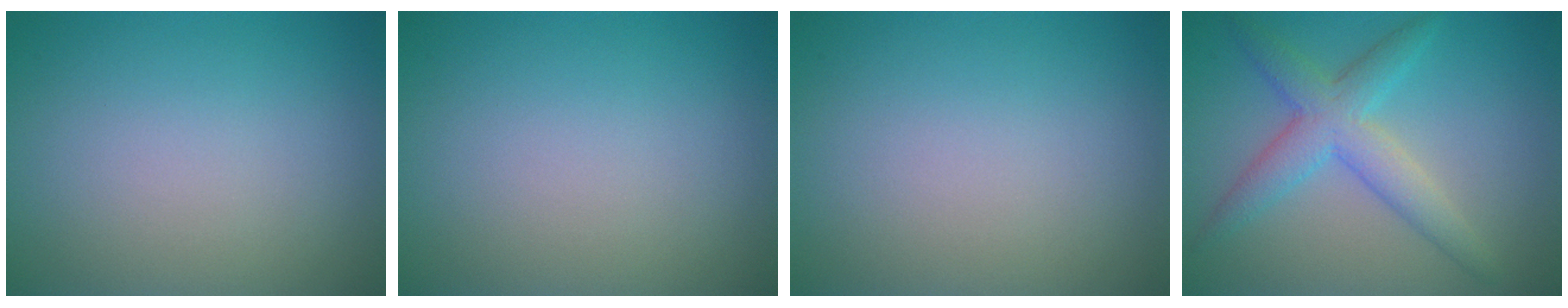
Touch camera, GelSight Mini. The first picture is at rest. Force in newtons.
{"total": 0.0}
{"total": 0.0}
{"total": 3.6, "press": 3.6, "slide": 0.2}